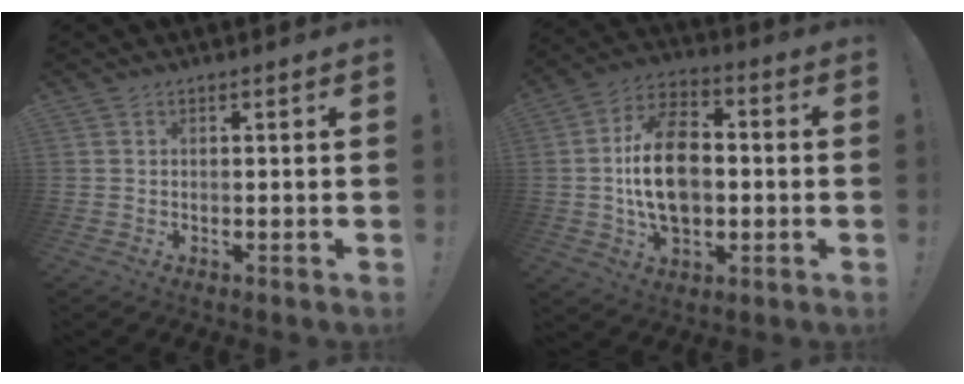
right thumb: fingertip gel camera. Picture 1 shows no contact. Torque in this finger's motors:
{"motor_torque": [2.44, 2.35, 1.73, -0.64, 0.16]}